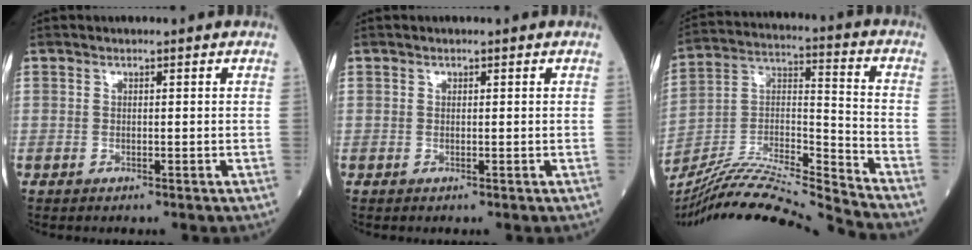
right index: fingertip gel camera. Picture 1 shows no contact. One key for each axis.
{"total": 0.0}
{"total": 21.1, "fx": -19.8, "fy": -1.5, "fz": 7.1, "tx": -0.151, "ty": 0.000, "tz": -0.344}